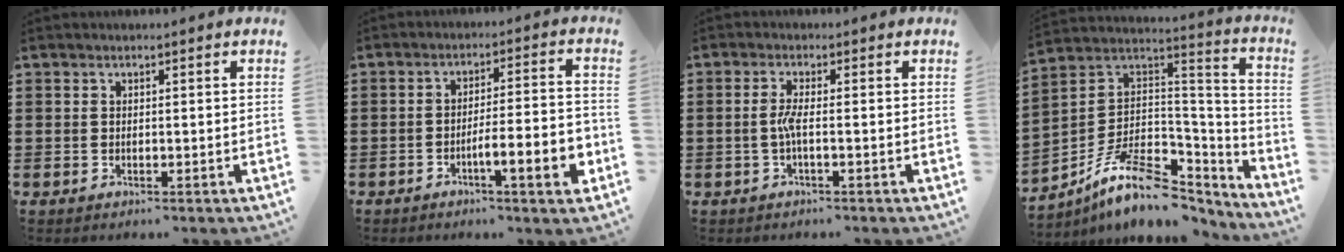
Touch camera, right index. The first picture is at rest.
{"total": 7.4, "force": [-3.1, 1.0, 6.6], "torque": [-0.099, -0.005, -0.055]}
{"total": 2.7, "force": [-0.6, 0.1, 2.6], "torque": [-0.065, -0.008, -0.018]}
{"total": 12.8, "force": [-8.0, 5.9, 8.1], "torque": [-0.166, 0.019, -0.141]}